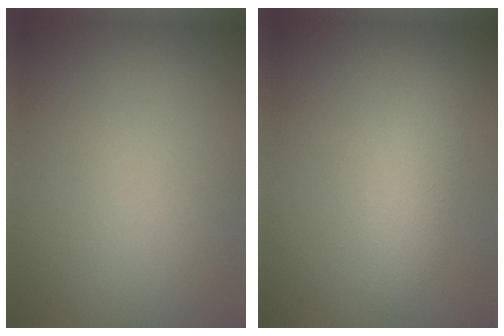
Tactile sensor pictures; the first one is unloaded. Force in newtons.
{"total": 2.2, "press": 2.2, "slide": 0.1}